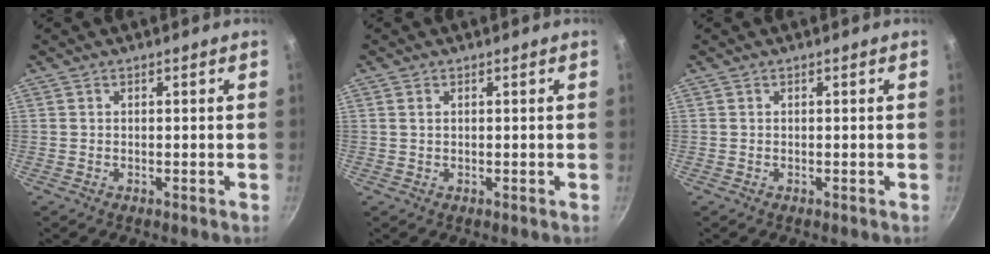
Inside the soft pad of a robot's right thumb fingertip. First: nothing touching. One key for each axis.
{"total": 0.9, "fx": 0.4, "fy": 0.5, "fz": 0.6, "tx": -0.012, "ty": 0.002, "tz": 0.008}
{"total": 0.0}